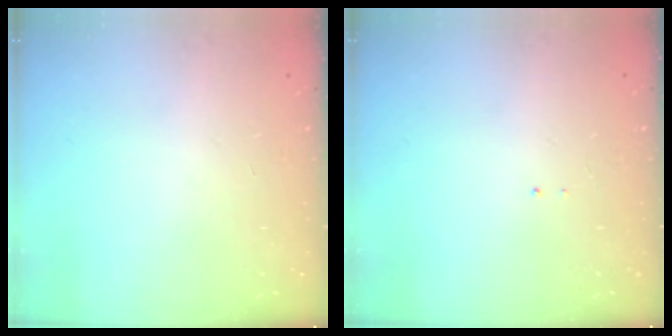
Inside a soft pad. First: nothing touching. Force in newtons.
{"total": 0.7, "press": 0.7, "slide": 0.1}